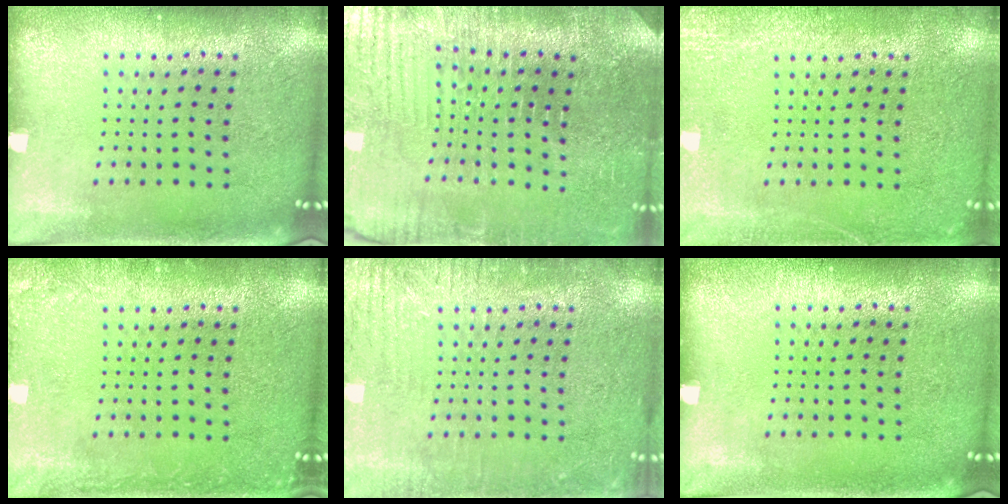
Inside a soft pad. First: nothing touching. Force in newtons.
{"total": 4.0, "press": 3.9, "slide": 1.0}
{"total": 2.8, "press": 2.7, "slide": 0.4}
{"total": 1.6, "press": 1.6, "slide": 0.3}
{"total": 3.0, "press": 3.0, "slide": 0.3}
{"total": 0.0}